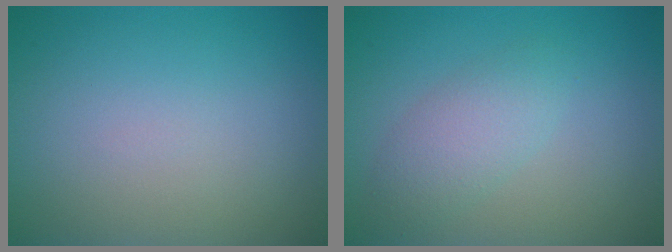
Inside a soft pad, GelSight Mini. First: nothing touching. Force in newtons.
{"total": 2.8, "press": 2.8, "slide": 0.2}